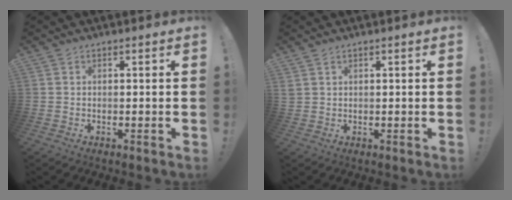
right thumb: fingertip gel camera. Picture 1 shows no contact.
{"total": 1.8, "force": [1.0, 1.3, 0.8], "torque": [-0.010, -0.002, 0.020]}